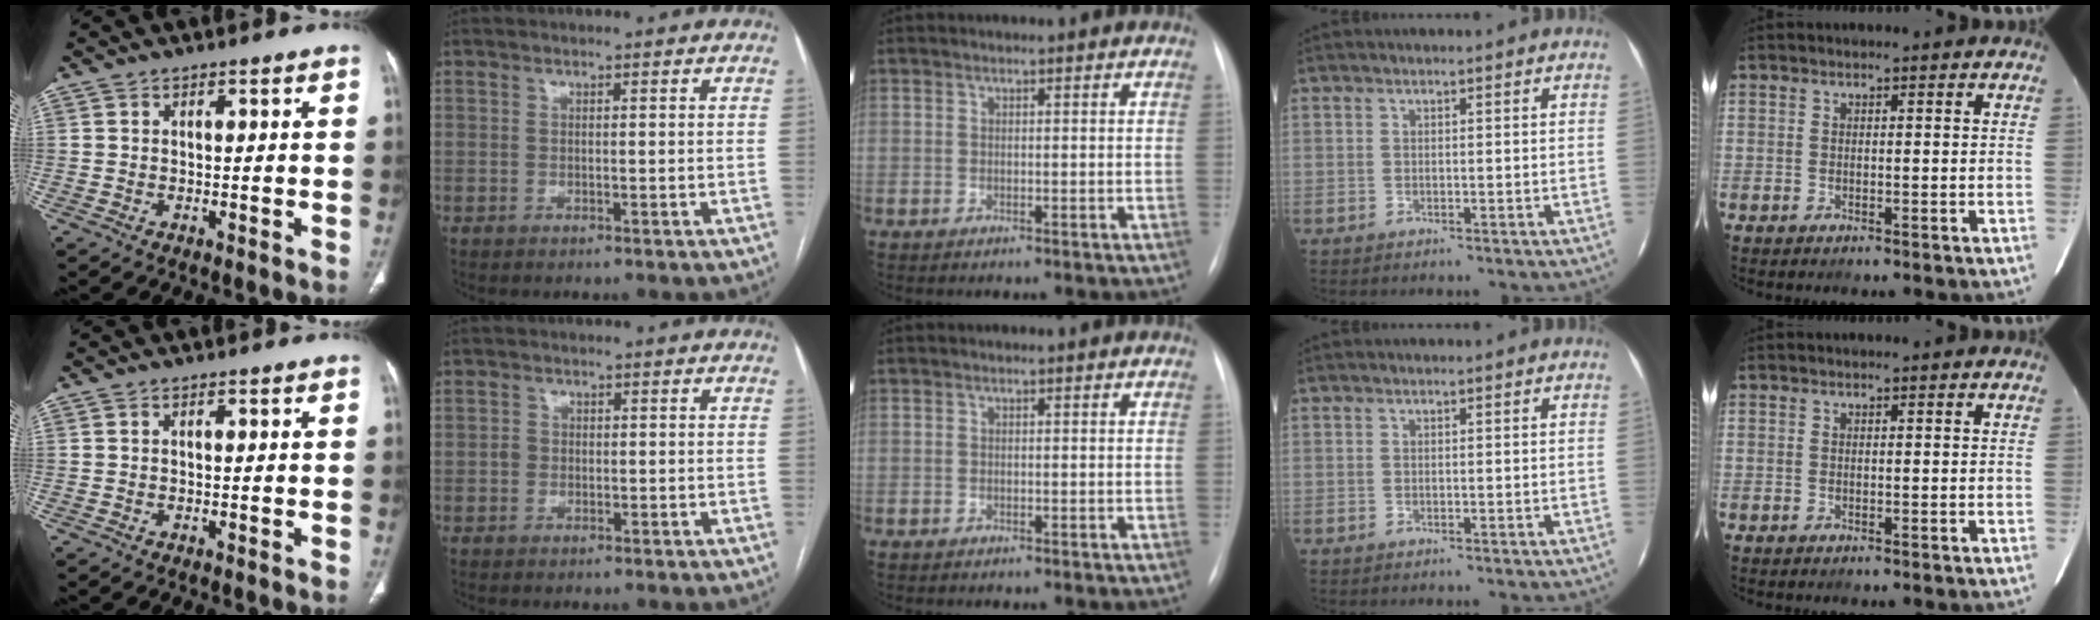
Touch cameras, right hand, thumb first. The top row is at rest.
{"index": {"total": 1.2, "force": [-0.1, 1.2, 0.2], "torque": [-0.003, 0.004, -0.002]}}